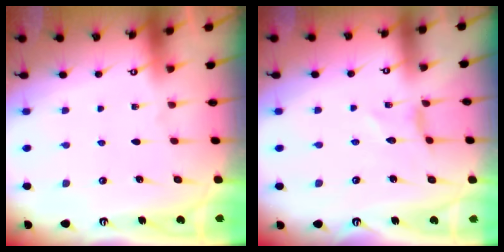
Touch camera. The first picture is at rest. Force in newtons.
{"total": 0.0}